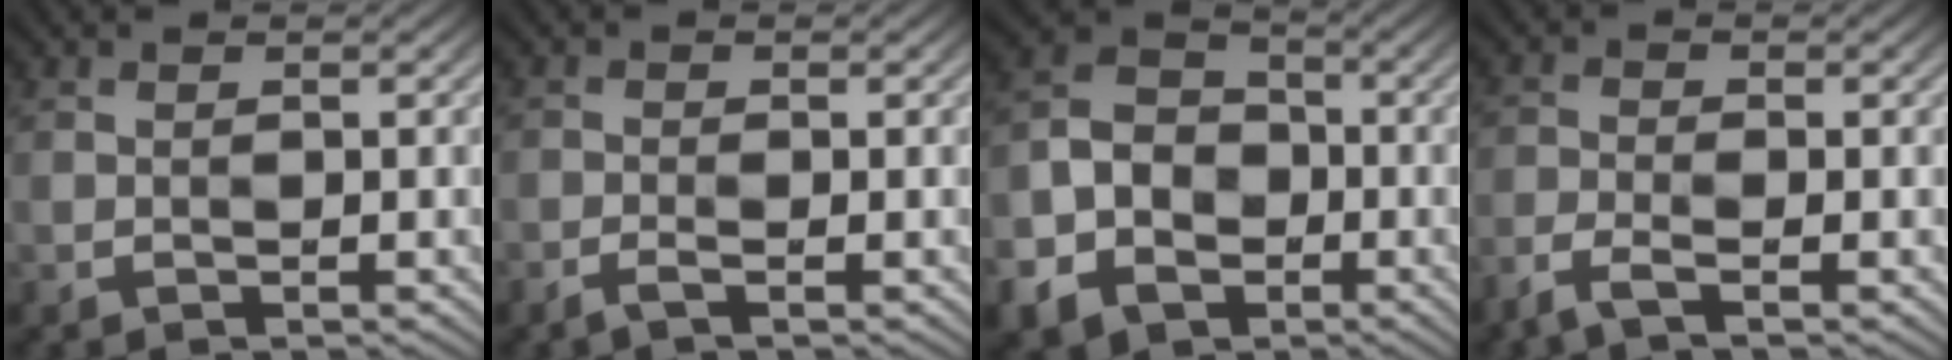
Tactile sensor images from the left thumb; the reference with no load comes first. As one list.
[{"total": 0.9, "force": [0.0, 0.1, 0.9], "torque": [-0.015, 0.005, -0.007]}, {"total": 10.4, "force": [-3.2, 8.5, 5.2], "torque": [-0.141, -0.035, -0.068]}, {"total": 2.4, "force": [-1.3, 0.6, 1.9], "torque": [-0.043, 0.000, -0.036]}]